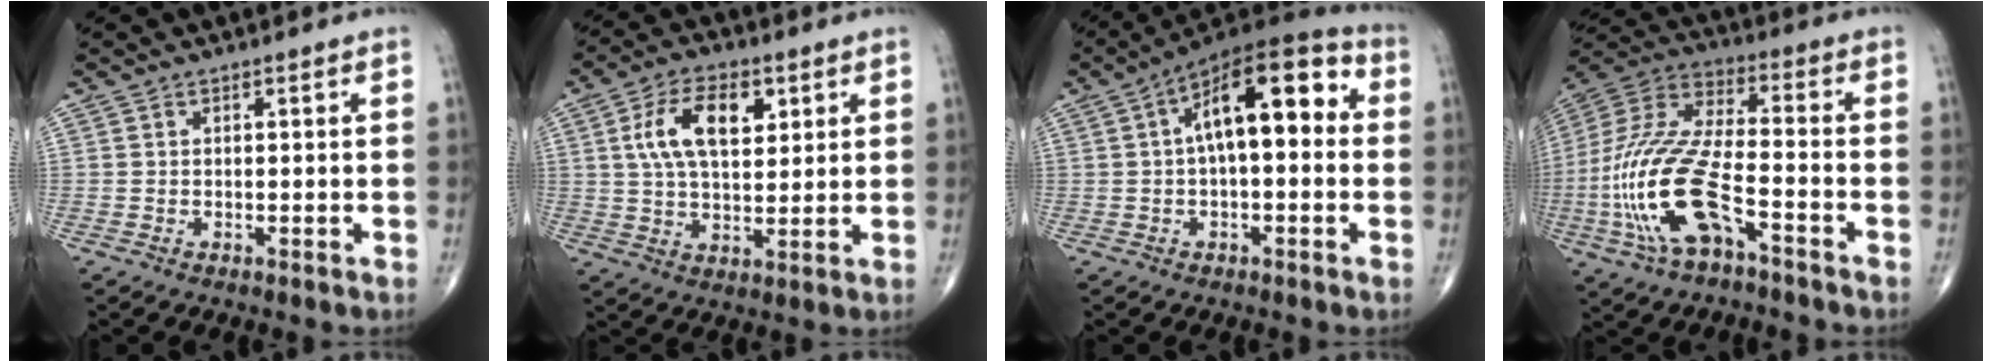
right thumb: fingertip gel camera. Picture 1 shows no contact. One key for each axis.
{"total": 11.7, "fx": 3.7, "fy": 6.3, "fz": 9.1, "tx": -0.151, "ty": -0.004, "tz": 0.066}
{"total": 16.1, "fx": 2.5, "fy": 7.1, "fz": 14.3, "tx": -0.199, "ty": 0.044, "tz": 0.028}
{"total": 20.6, "fx": -7.2, "fy": 8.0, "fz": 17.6, "tx": -0.396, "ty": 0.035, "tz": -0.129}